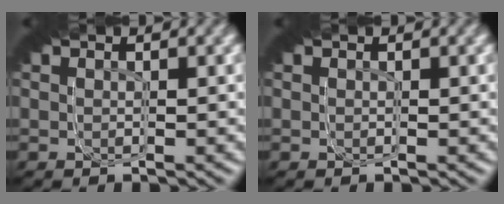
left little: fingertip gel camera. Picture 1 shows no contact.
{"total": 0.0}